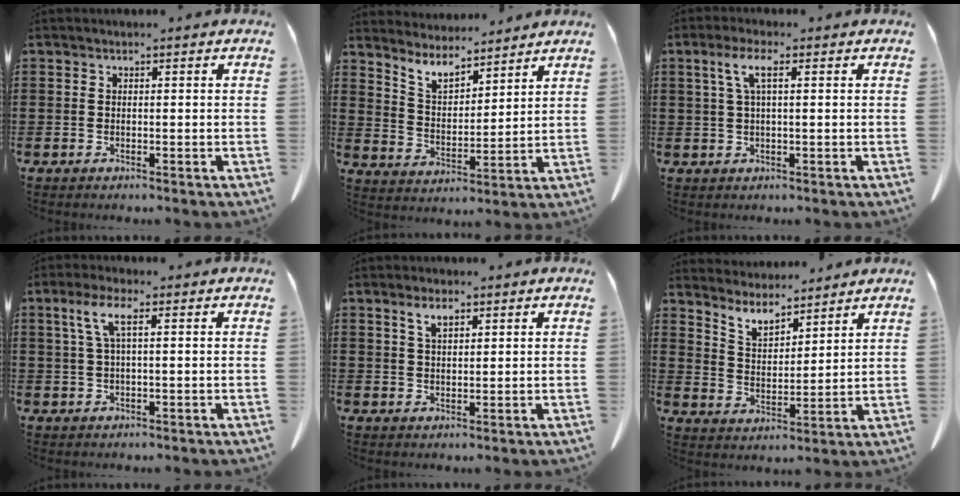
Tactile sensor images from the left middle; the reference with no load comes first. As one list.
[{"total": 6.0, "force": [5.5, 1.5, 1.6], "torque": [-0.055, -0.032, 0.099]}, {"total": 4.0, "force": [1.3, 0.9, 3.7], "torque": [-0.084, 0.005, 0.018]}, {"total": 4.3, "force": [1.5, 0.9, 4.0], "torque": [-0.092, 0.003, 0.022]}, {"total": 3.3, "force": [2.0, 1.1, 2.4], "torque": [-0.045, 0.001, 0.033]}, {"total": 5.8, "force": [5.4, 1.5, 1.4], "torque": [-0.048, -0.029, 0.097]}]